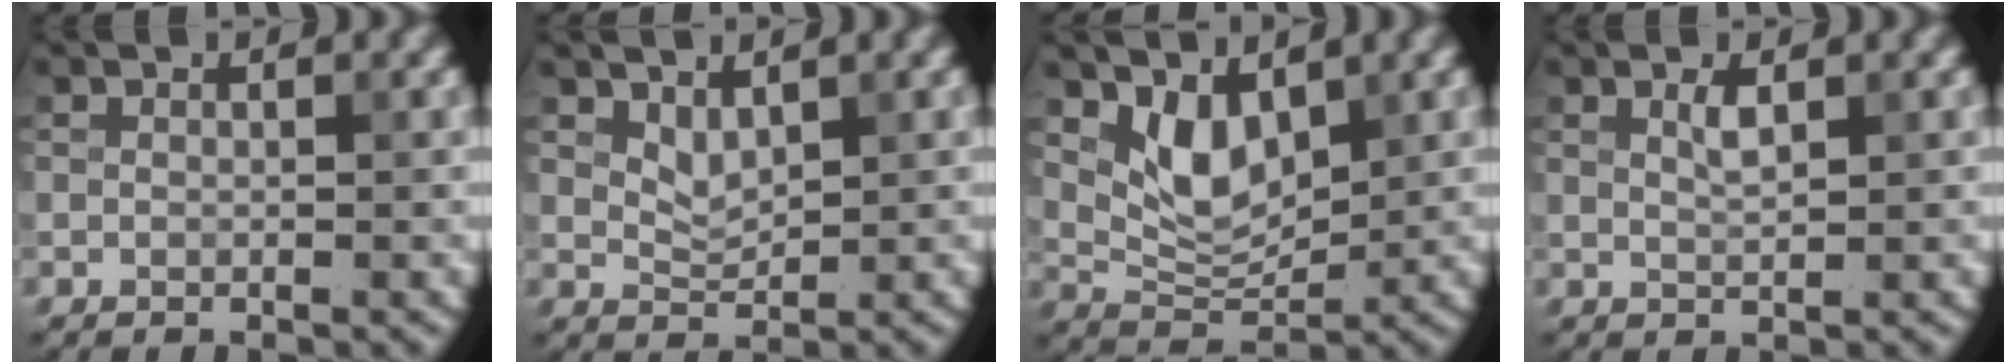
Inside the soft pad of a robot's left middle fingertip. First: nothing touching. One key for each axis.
{"total": 1.6, "fx": 1.1, "fy": 0.8, "fz": 0.9, "tx": -0.020, "ty": -0.006, "tz": 0.028}
{"total": 4.1, "fx": 1.9, "fy": 2.3, "fz": 2.8, "tx": -0.058, "ty": -0.009, "tz": 0.040}
{"total": 1.3, "fx": 0.7, "fy": 0.3, "fz": 1.1, "tx": -0.023, "ty": 0.001, "tz": 0.012}